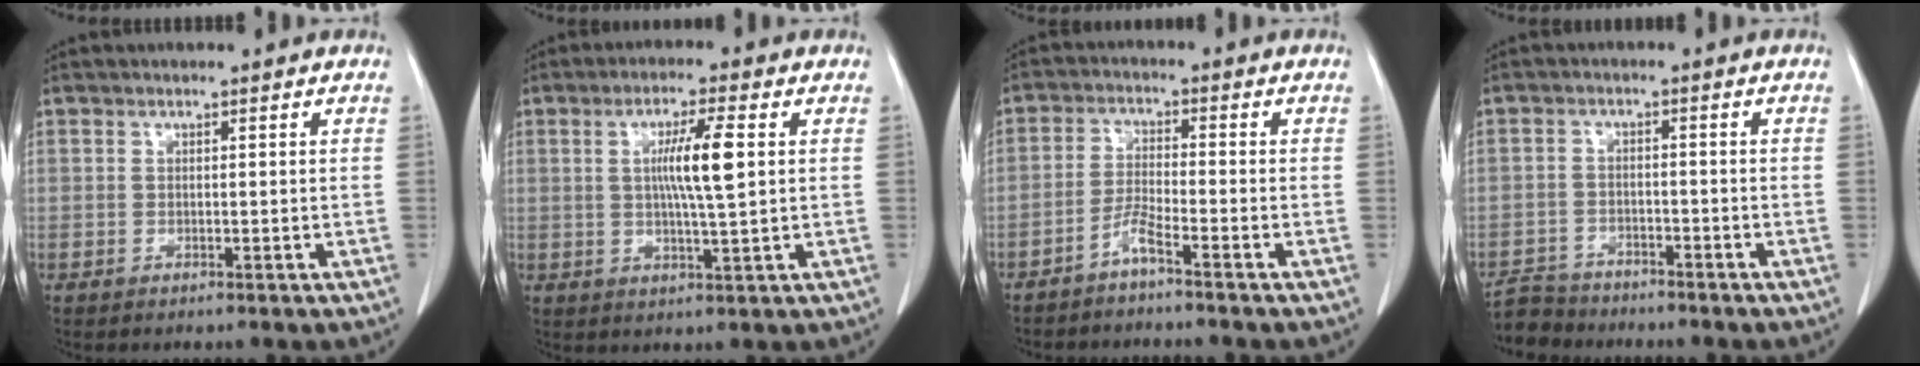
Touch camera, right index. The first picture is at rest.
{"total": 7.1, "force": [1.1, 0.0, 7.0], "torque": [-0.126, -0.002, 0.019]}
{"total": 3.4, "force": [-2.7, -0.4, 2.0], "torque": [-0.045, -0.003, -0.059]}
{"total": 5.2, "force": [-4.9, 1.7, -0.4], "torque": [0.012, -0.010, -0.091]}